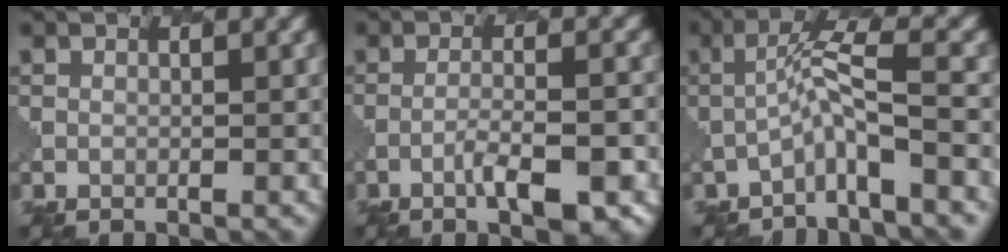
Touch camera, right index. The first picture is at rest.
{"total": 4.8, "force": [-2.3, 1.1, 4.1], "torque": [-0.072, 0.001, -0.031]}
{"total": 3.5, "force": [-1.7, 0.3, 3.1], "torque": [-0.053, 0.016, -0.037]}